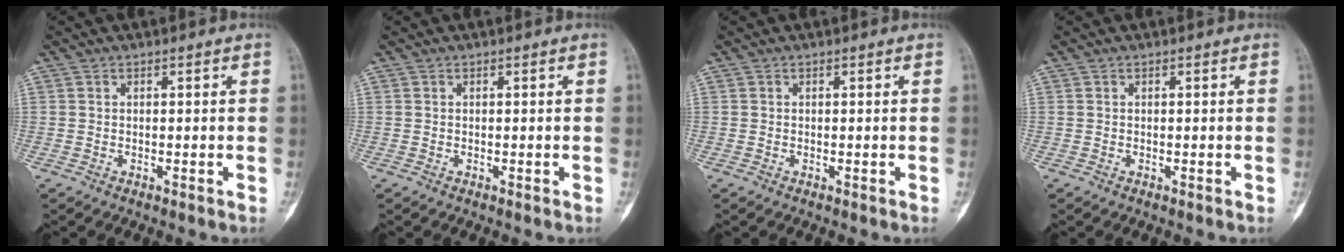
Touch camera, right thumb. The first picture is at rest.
{"total": 0.0}
{"total": 0.0}
{"total": 0.0}